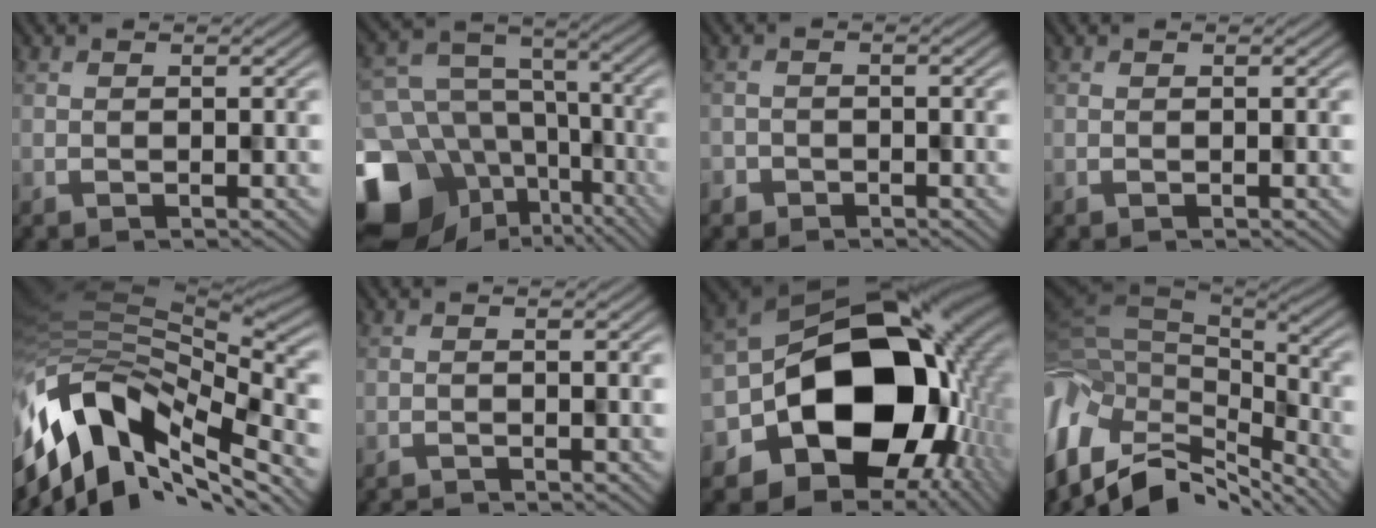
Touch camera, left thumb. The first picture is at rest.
{"total": 17.2, "force": [-7.4, 13.5, 7.6], "torque": [-0.203, -0.037, -0.086]}
{"total": 1.6, "force": [-1.0, 0.9, -0.7], "torque": [0.017, -0.002, -0.017]}
{"total": 0.0}
{"total": 15.1, "force": [-7.0, 8.8, 10.1], "torque": [-0.231, -0.006, -0.133]}
{"total": 1.1, "force": [-1.1, 0.1, 0.0], "torque": [0.005, -0.001, -0.020]}
{"total": 18.9, "force": [-2.7, 14.5, 11.8], "torque": [-0.191, -0.044, -0.019]}
{"total": 12.9, "force": [-6.5, 6.9, 8.7], "torque": [-0.233, -0.015, -0.092]}